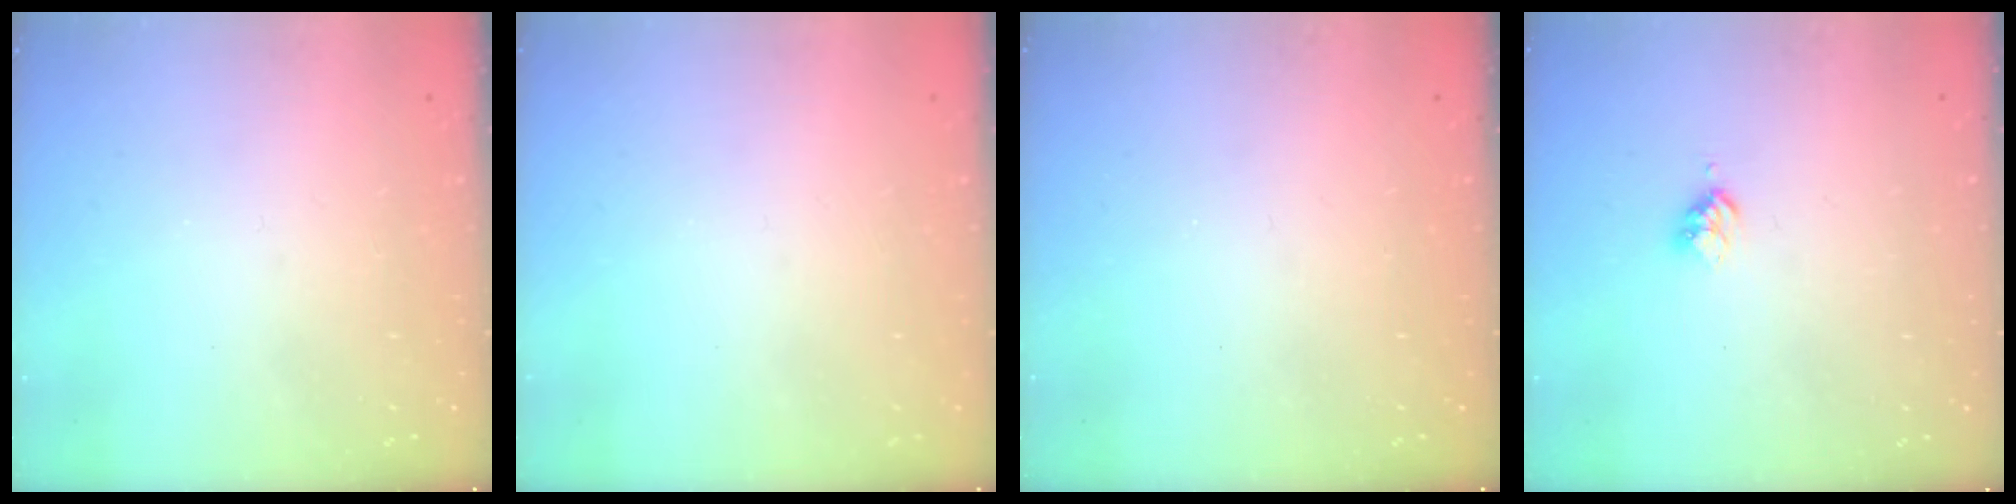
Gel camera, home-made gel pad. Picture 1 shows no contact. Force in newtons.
{"total": 0.0}
{"total": 0.0}
{"total": 3.0, "press": 2.9, "slide": 0.4}